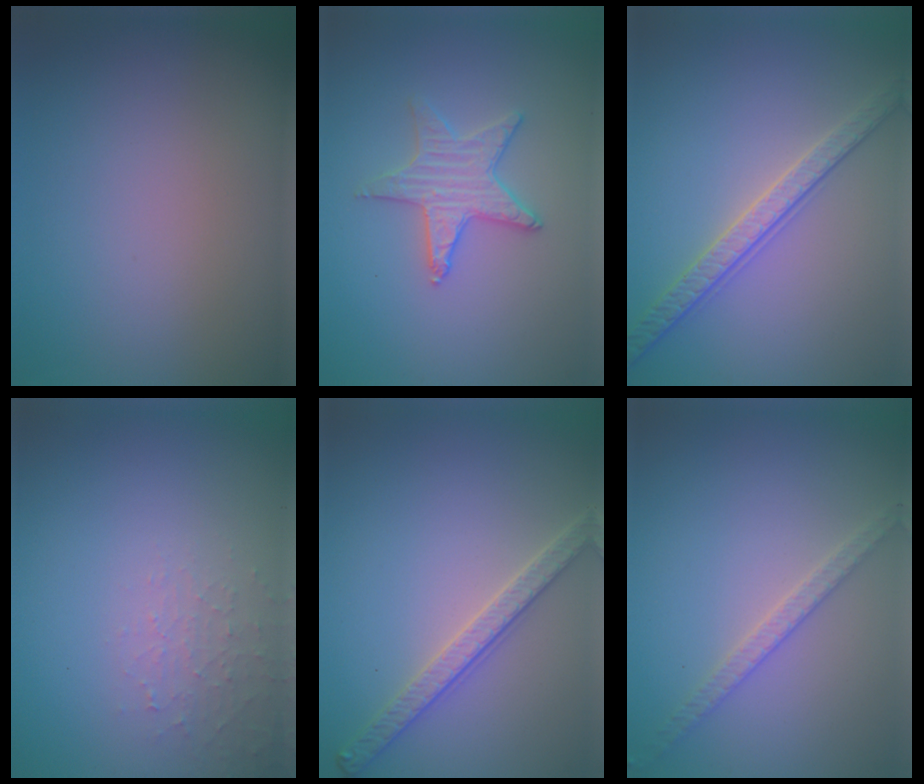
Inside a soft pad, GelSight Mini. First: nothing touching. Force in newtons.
{"total": 3.0, "press": 3.0, "slide": 0.1}
{"total": 3.3, "press": 3.2, "slide": 1.0}
{"total": 1.8, "press": 1.8, "slide": 0.4}
{"total": 3.0, "press": 2.9, "slide": 0.7}
{"total": 2.1, "press": 2.0, "slide": 0.6}